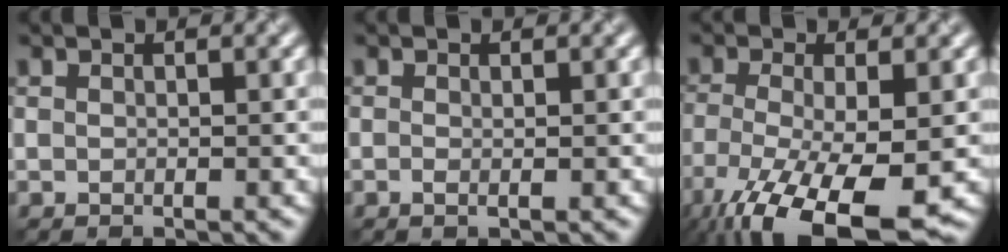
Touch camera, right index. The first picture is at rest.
{"total": 0.6, "force": [-0.1, 0.1, 0.5], "torque": [-0.012, -0.004, -0.002]}
{"total": 11.6, "force": [-6.2, 3.8, 9.0], "torque": [-0.183, -0.038, -0.104]}